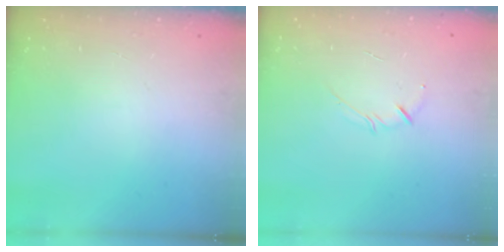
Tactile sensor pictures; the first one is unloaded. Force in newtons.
{"total": 2.5, "press": 2.4, "slide": 0.4}